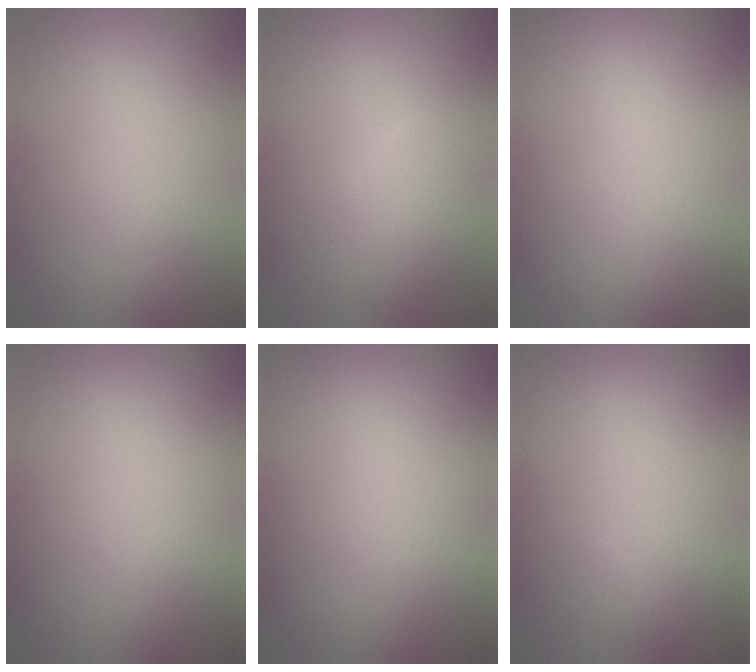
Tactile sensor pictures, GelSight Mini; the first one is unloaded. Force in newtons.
{"total": 2.6, "press": 2.6, "slide": 0.0}
{"total": 0.0}
{"total": 0.0}
{"total": 0.0}
{"total": 0.6, "press": 0.5, "slide": 0.1}